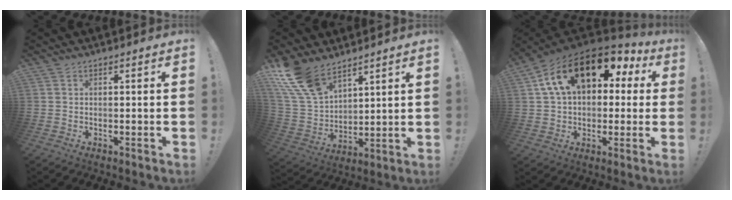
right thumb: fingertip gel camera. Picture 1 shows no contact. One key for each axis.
{"total": 15.0, "fx": 11.0, "fy": 7.6, "fz": 6.9, "tx": -0.160, "ty": -0.069, "tz": 0.212}
{"total": 20.1, "fx": 8.1, "fy": 11.6, "fz": 14.3, "tx": -0.240, "ty": -0.021, "tz": 0.142}